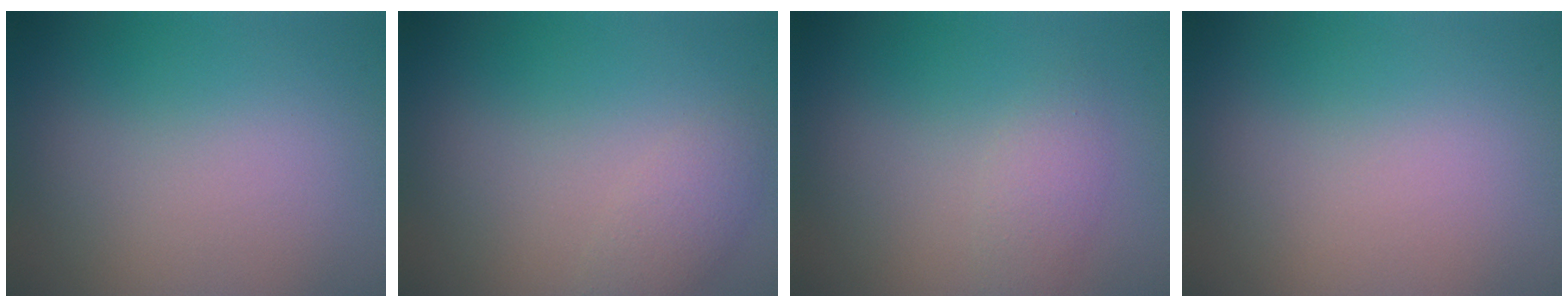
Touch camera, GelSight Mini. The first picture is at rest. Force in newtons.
{"total": 1.9, "press": 1.9, "slide": 0.2}
{"total": 1.6, "press": 1.6, "slide": 0.1}
{"total": 0.0}